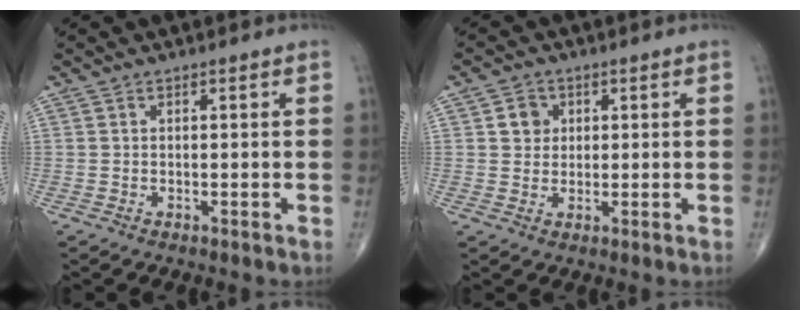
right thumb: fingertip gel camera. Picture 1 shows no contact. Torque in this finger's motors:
{"motor_torque": [-0.40, 0.59, 0.22, 0.05, 0.00]}